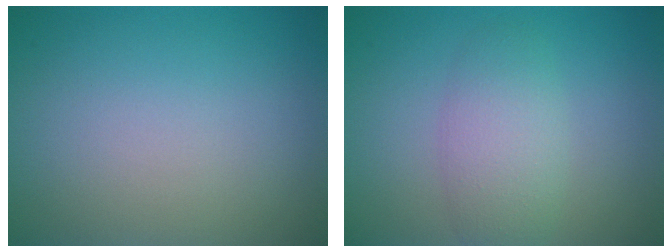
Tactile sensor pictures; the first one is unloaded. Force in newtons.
{"total": 3.4, "press": 3.4, "slide": 0.1}